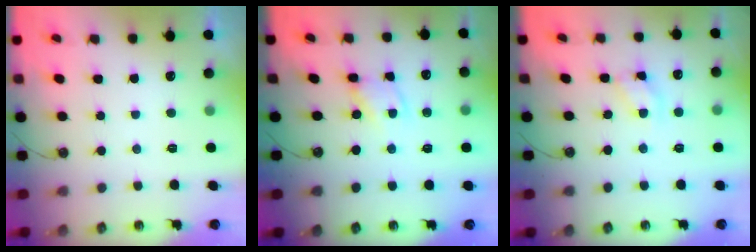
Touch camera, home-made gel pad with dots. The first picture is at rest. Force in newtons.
{"total": 2.8, "press": 2.8, "slide": 0.2}
{"total": 7.1, "press": 7.1, "slide": 0.5}